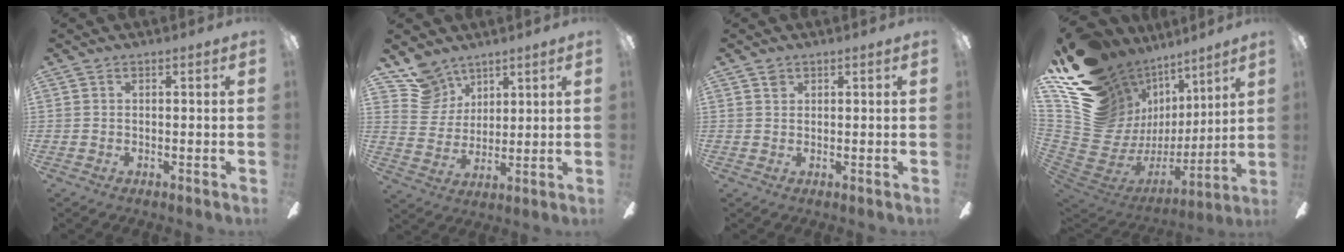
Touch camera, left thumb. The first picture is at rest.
{"total": 10.7, "force": [8.2, 6.8, 1.5], "torque": [-0.051, -0.044, 0.165]}
{"total": 1.0, "force": [0.7, 0.7, 0.3], "torque": [-0.008, 0.001, 0.013]}
{"total": 20.5, "force": [10.9, 14.9, 9.1], "torque": [-0.174, -0.113, 0.253]}